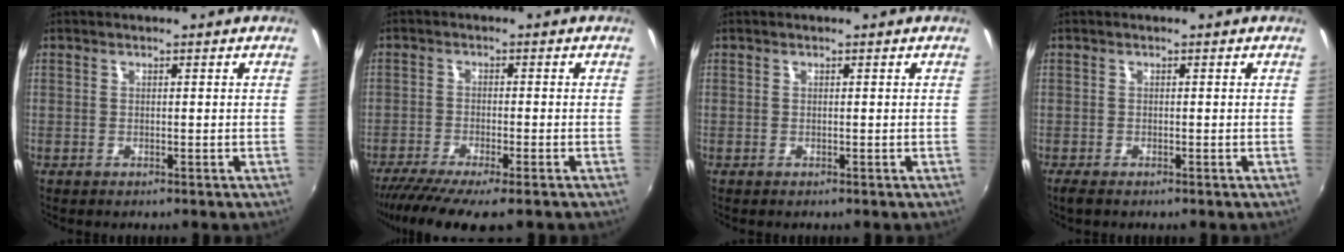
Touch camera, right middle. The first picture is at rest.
{"total": 9.9, "force": [-7.7, 1.1, 6.1], "torque": [-0.134, -0.042, -0.130]}
{"total": 0.0}
{"total": 1.5, "force": [-0.9, 0.4, 1.0], "torque": [-0.022, -0.008, -0.015]}